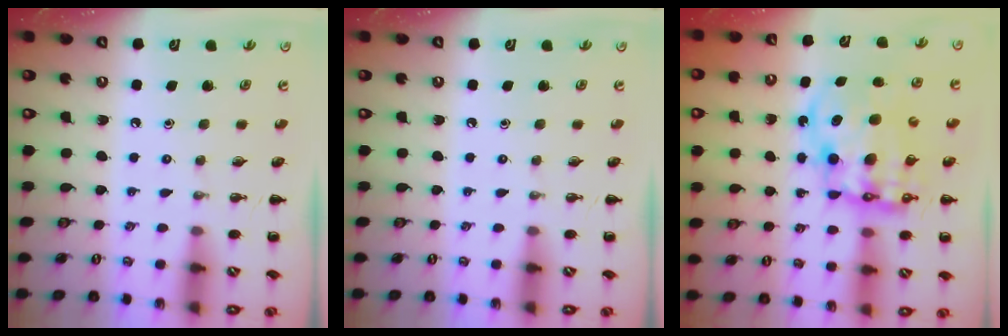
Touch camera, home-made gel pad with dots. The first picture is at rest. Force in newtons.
{"total": 0.0}
{"total": 14.3, "press": 13.8, "slide": 3.4}